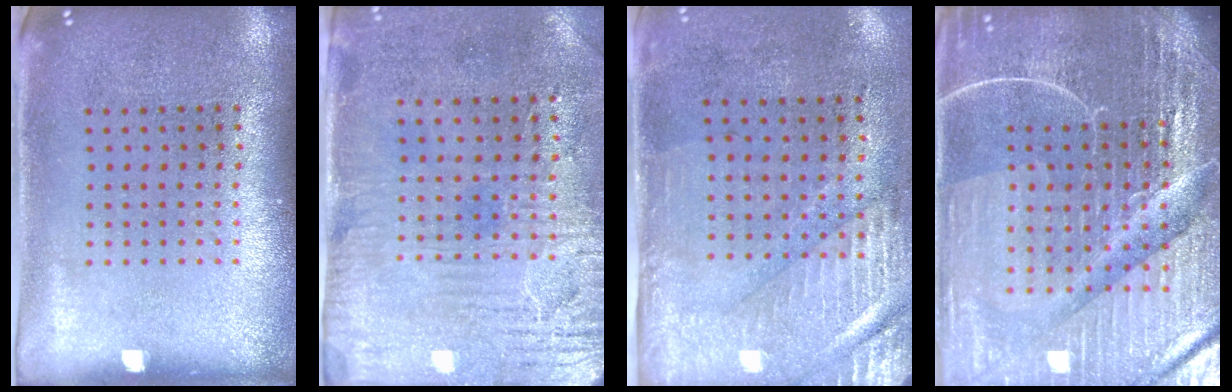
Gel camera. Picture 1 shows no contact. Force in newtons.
{"total": 3.1, "press": 2.6, "slide": 1.8}
{"total": 3.0, "press": 2.5, "slide": 1.6}
{"total": 6.8, "press": 6.0, "slide": 3.2}